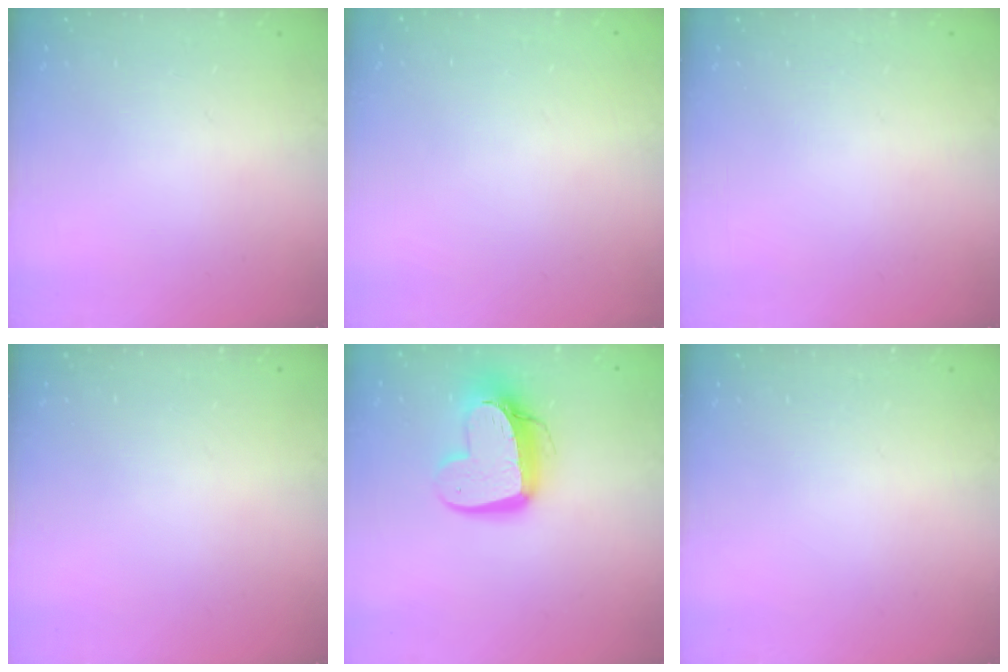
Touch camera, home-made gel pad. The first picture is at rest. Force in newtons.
{"total": 0.0}
{"total": 0.0}
{"total": 0.0}
{"total": 13.7, "press": 13.7, "slide": 1.3}
{"total": 0.0}